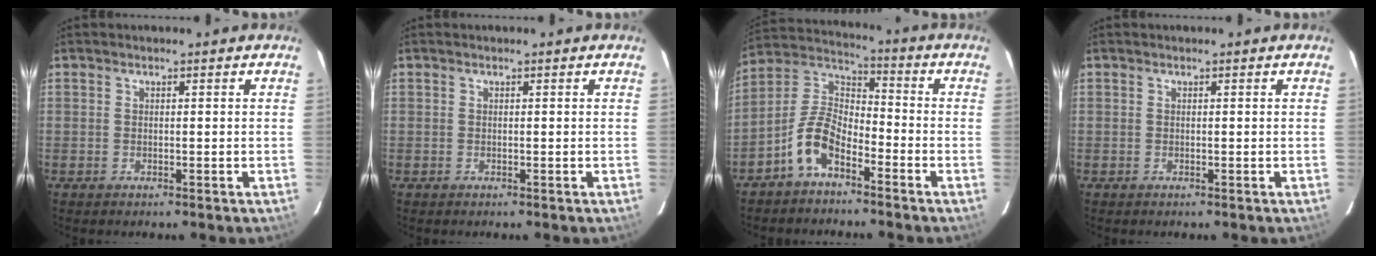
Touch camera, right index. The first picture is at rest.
{"total": 0.0}
{"total": 9.2, "force": [-5.4, 4.4, 6.1], "torque": [-0.134, 0.022, -0.110]}
{"total": 0.0}